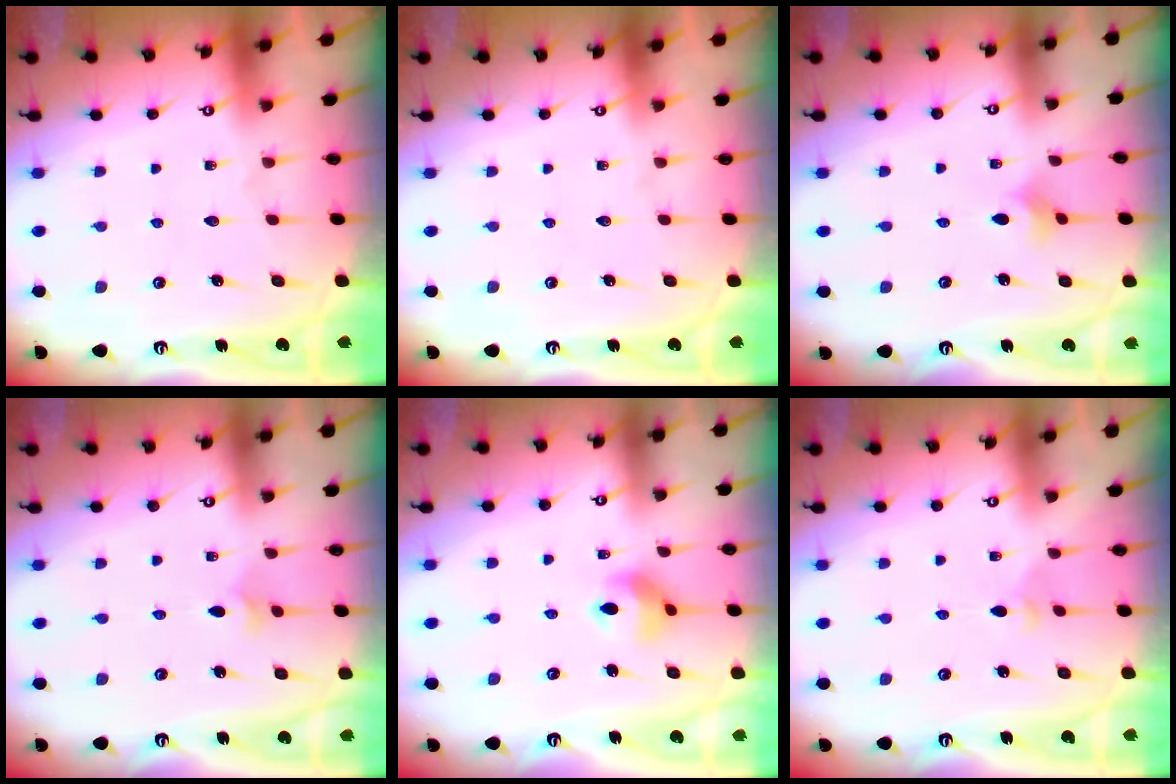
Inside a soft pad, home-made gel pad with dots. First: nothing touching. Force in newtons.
{"total": 0.0}
{"total": 2.9, "press": 2.9, "slide": 0.5}
{"total": 2.3, "press": 2.3, "slide": 0.5}
{"total": 8.8, "press": 8.6, "slide": 2.1}
{"total": 2.9, "press": 2.8, "slide": 0.6}